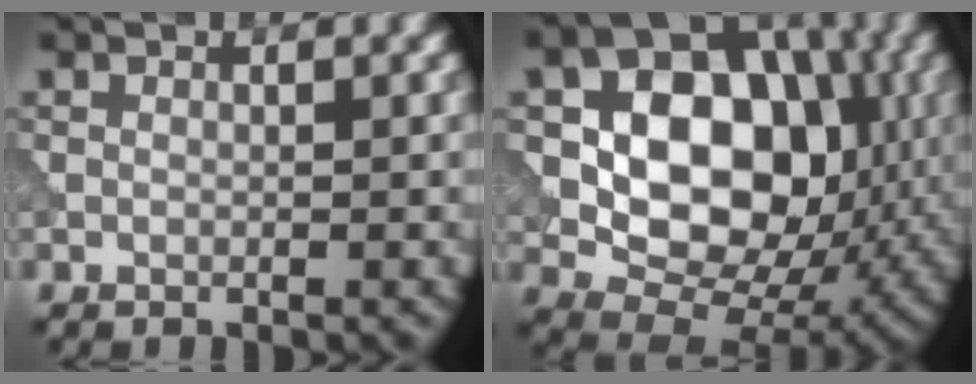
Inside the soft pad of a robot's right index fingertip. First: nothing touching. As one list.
[{"total": 13.7, "force": [1.4, 9.7, 9.5], "torque": [-0.143, 0.003, 0.021]}]